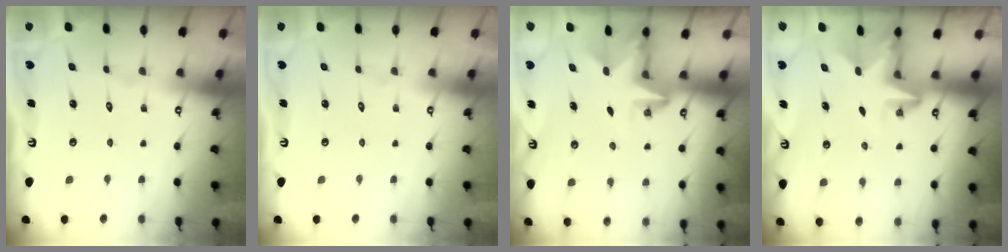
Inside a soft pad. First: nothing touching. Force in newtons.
{"total": 0.0}
{"total": 2.8, "press": 2.8, "slide": 0.2}
{"total": 2.8, "press": 2.8, "slide": 0.2}